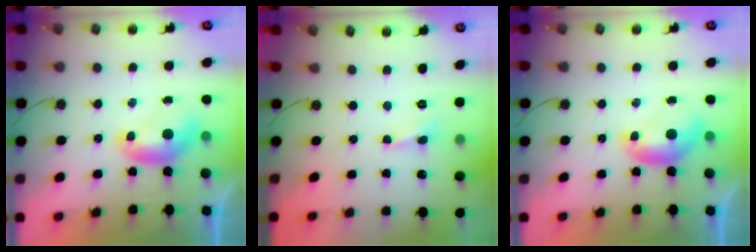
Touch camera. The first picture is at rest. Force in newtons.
{"total": 1.3, "press": 1.2, "slide": 0.5}
{"total": 0.0}